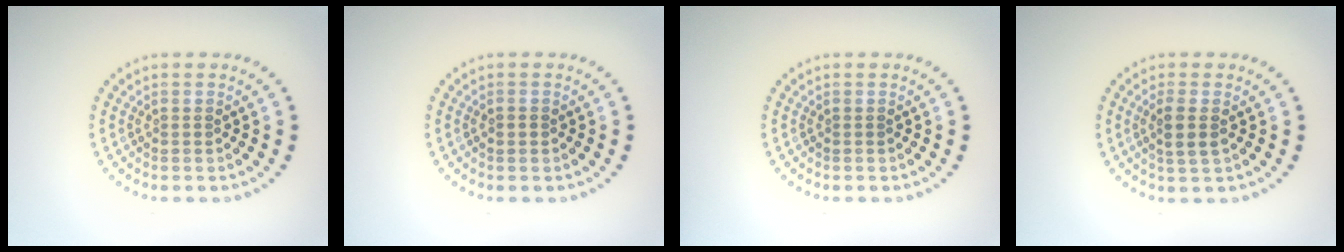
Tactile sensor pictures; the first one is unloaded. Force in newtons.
{"total": 0.9, "press": 0.9, "slide": 0.1}
{"total": 0.0}
{"total": 2.1, "press": 1.9, "slide": 0.8}